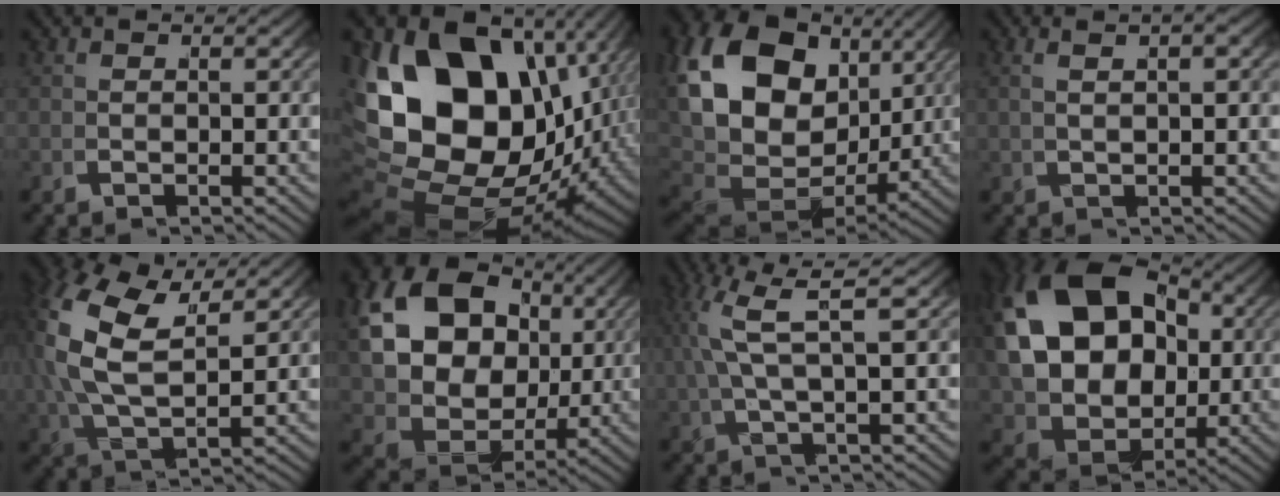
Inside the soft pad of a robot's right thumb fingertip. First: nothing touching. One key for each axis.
{"total": 30.1, "fx": -1.3, "fy": 20.8, "fz": 21.7, "tx": -0.407, "ty": -0.047, "tz": -0.001}
{"total": 19.5, "fx": 1.7, "fy": 13.9, "fz": 13.6, "tx": -0.291, "ty": -0.034, "tz": 0.036}
{"total": 2.1, "fx": 0.5, "fy": 0.6, "fz": 1.9, "tx": -0.041, "ty": 0.006, "tz": 0.017}
{"total": 8.6, "fx": 2.3, "fy": 5.1, "fz": 6.5, "tx": -0.186, "ty": -0.020, "tz": 0.060}
{"total": 19.2, "fx": 2.9, "fy": 14.8, "fz": 11.8, "tx": -0.284, "ty": -0.025, "tz": 0.050}
{"total": 6.3, "fx": 2.7, "fy": 2.2, "fz": 5.2, "tx": -0.105, "ty": 0.014, "tz": 0.041}
{"total": 21.7, "fx": 2.6, "fy": 16.0, "fz": 14.4, "tx": -0.334, "ty": -0.033, "tz": 0.050}